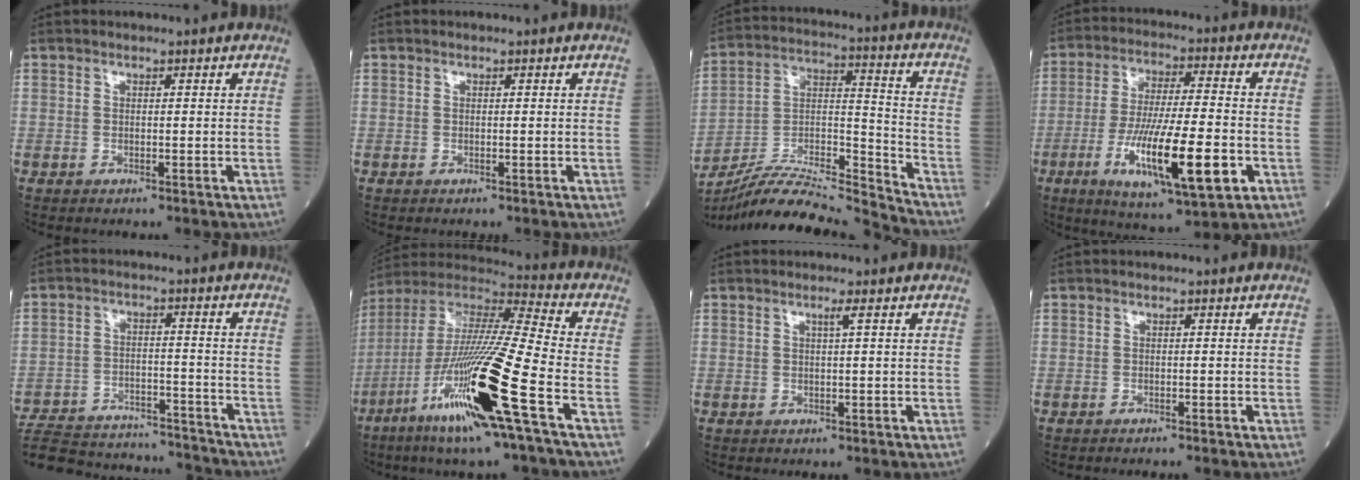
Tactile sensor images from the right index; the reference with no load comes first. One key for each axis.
{"total": 0.0}
{"total": 18.6, "fx": -17.9, "fy": -1.0, "fz": 5.1, "tx": -0.097, "ty": 0.020, "tz": -0.307}
{"total": 16.6, "fx": -5.4, "fy": 2.5, "fz": 15.5, "tx": -0.281, "ty": -0.023, "tz": -0.083}
{"total": 21.7, "fx": -20.6, "fy": 3.6, "fz": 6.0, "tx": -0.131, "ty": -0.008, "tz": -0.295}
{"total": 22.3, "fx": -9.1, "fy": 0.0, "fz": 20.3, "tx": -0.425, "ty": -0.046, "tz": -0.181}
{"total": 0.9, "fx": 0.3, "fy": -0.3, "fz": 0.8, "tx": -0.020, "ty": -0.002, "tz": 0.009}
{"total": 1.8, "fx": -1.7, "fy": 0.0, "fz": 0.7, "tx": -0.013, "ty": 0.000, "tz": -0.020}